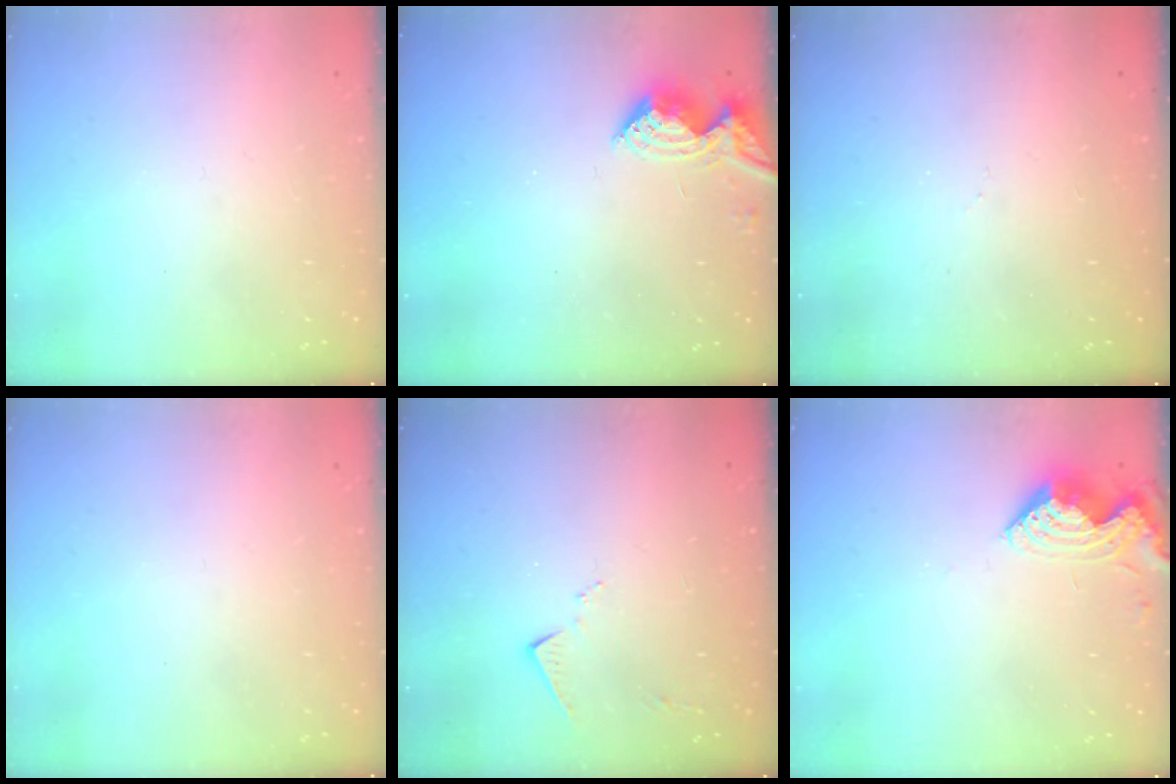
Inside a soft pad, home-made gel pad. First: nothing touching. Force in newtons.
{"total": 8.2, "press": 8.2, "slide": 0.8}
{"total": 6.2, "press": 6.2, "slide": 0.7}
{"total": 0.0}
{"total": 7.8, "press": 7.8, "slide": 0.4}
{"total": 9.3, "press": 9.3, "slide": 0.3}